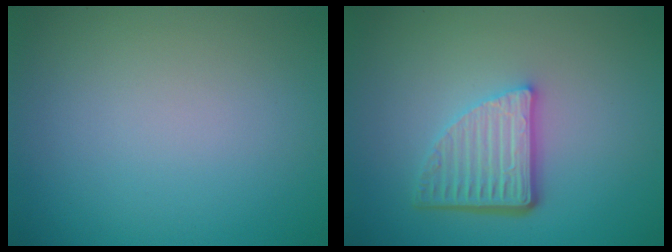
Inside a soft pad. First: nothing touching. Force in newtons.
{"total": 5.0, "press": 3.5, "slide": 3.6}